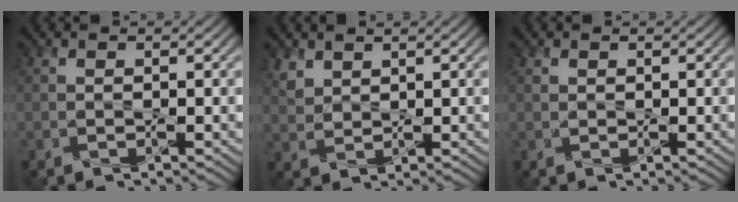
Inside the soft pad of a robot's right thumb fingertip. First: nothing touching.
{"total": 2.4, "force": [1.8, 1.3, 0.9], "torque": [-0.028, -0.001, 0.045]}
{"total": 0.5, "force": [0.4, 0.4, 0.1], "torque": [-0.004, -0.002, 0.010]}